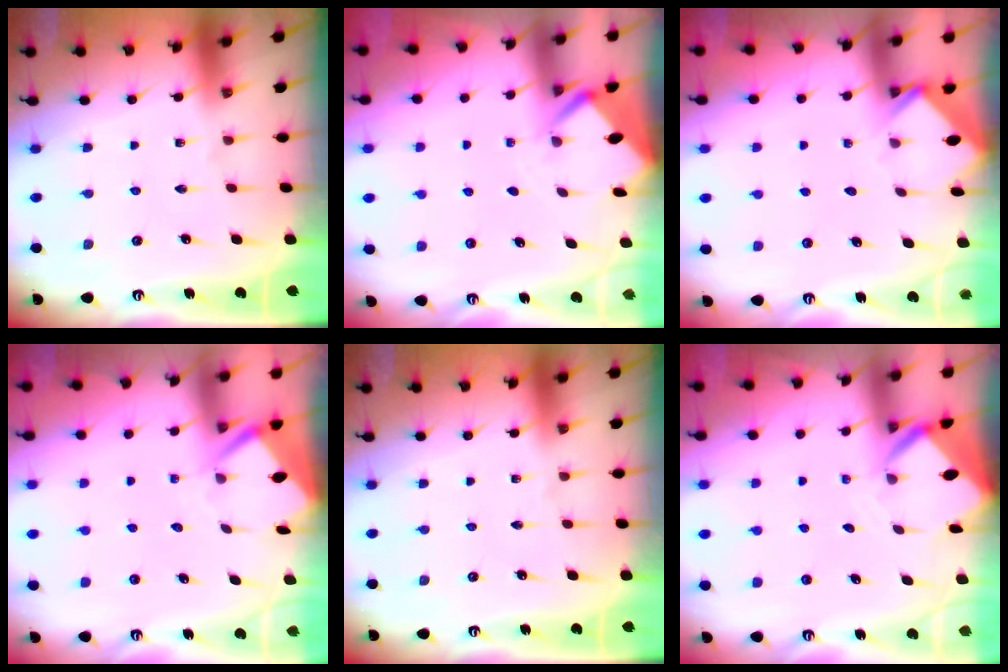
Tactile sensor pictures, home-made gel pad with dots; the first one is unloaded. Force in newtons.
{"total": 2.8, "press": 2.8, "slide": 0.2}
{"total": 3.5, "press": 3.5, "slide": 0.5}
{"total": 3.5, "press": 3.4, "slide": 0.3}
{"total": 0.0}
{"total": 3.0, "press": 3.0, "slide": 0.1}